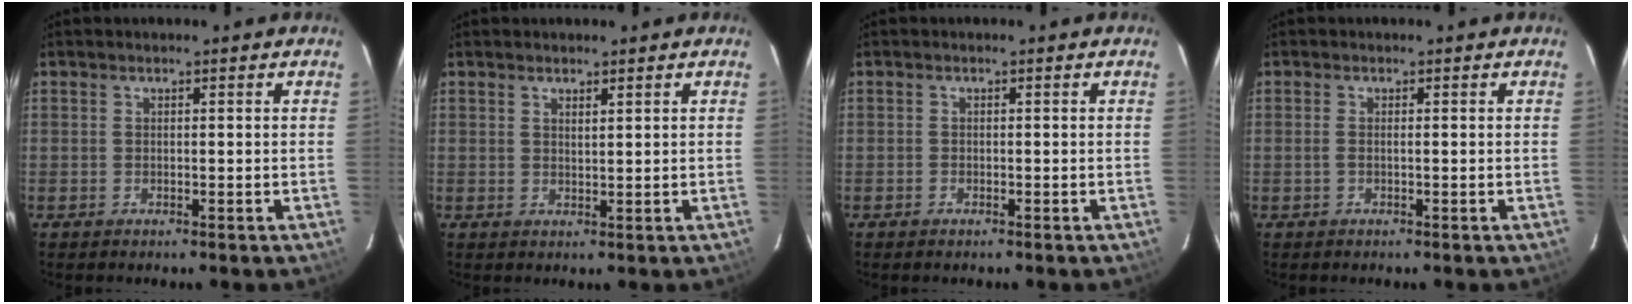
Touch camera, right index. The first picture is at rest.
{"total": 1.3, "force": [1.0, 0.3, 0.8], "torque": [-0.014, 0.001, 0.018]}
{"total": 0.6, "force": [-0.5, 0.3, 0.2], "torque": [-0.004, 0.000, -0.010]}
{"total": 0.8, "force": [-0.2, 0.0, 0.8], "torque": [-0.016, 0.001, -0.005]}